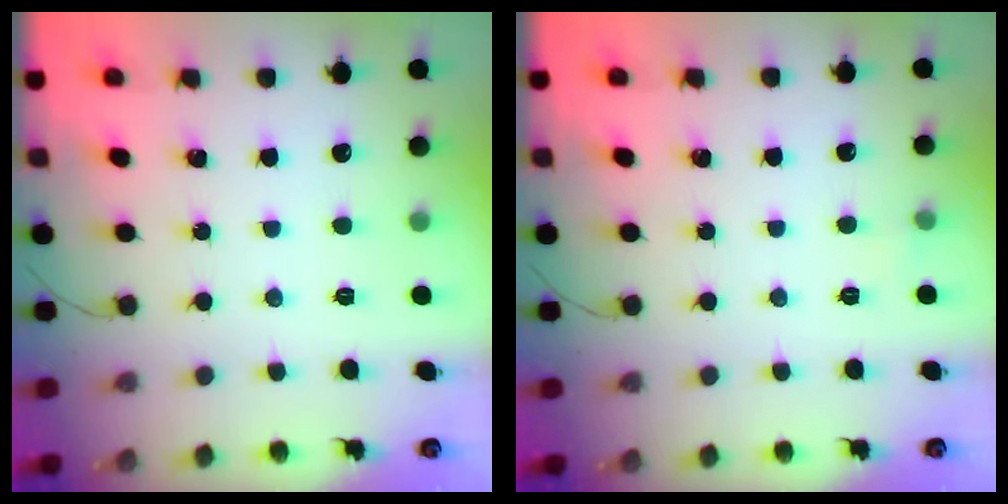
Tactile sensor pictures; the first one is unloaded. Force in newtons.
{"total": 3.6, "press": 3.5, "slide": 0.9}